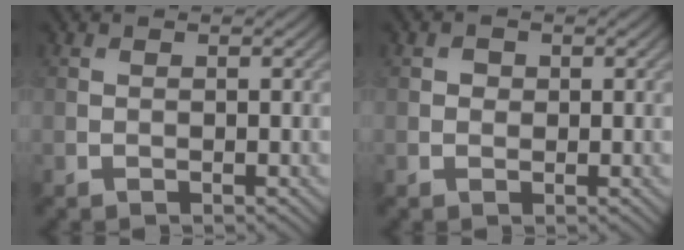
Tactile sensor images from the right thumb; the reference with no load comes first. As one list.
[{"total": 1.0, "force": [0.2, 0.9, 0.3], "torque": [-0.004, -0.002, -0.002]}]